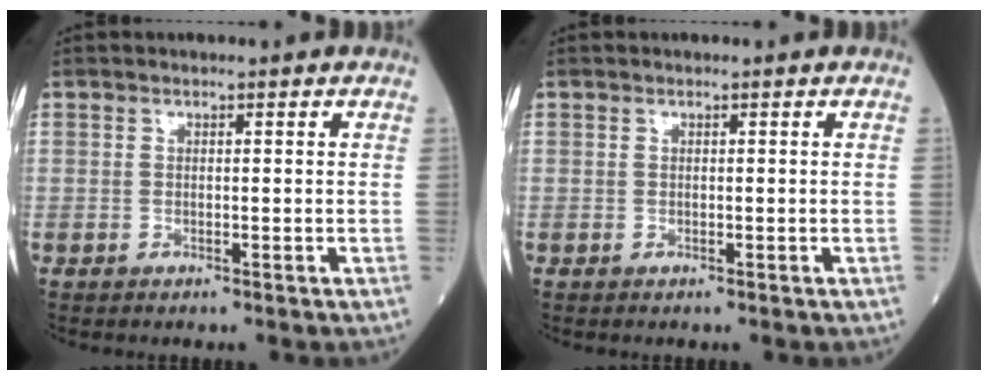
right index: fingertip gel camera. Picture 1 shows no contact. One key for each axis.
{"total": 0.0}